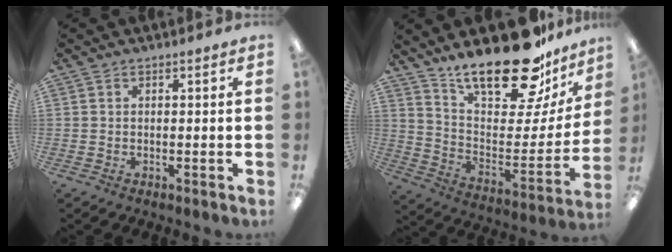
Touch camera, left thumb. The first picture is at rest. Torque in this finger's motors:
{"motor_torque": [0.86, 0.81, 1.42, -1.35, 0.09]}